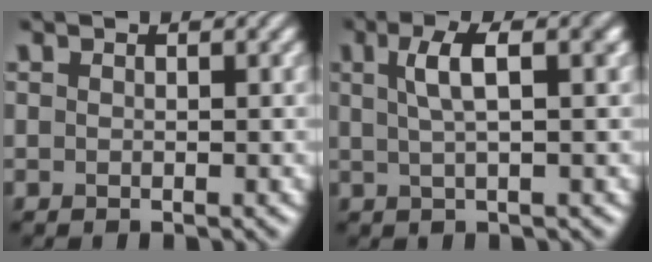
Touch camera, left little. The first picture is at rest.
{"total": 4.4, "force": [1.2, 1.3, 4.0], "torque": [-0.065, 0.011, 0.017]}